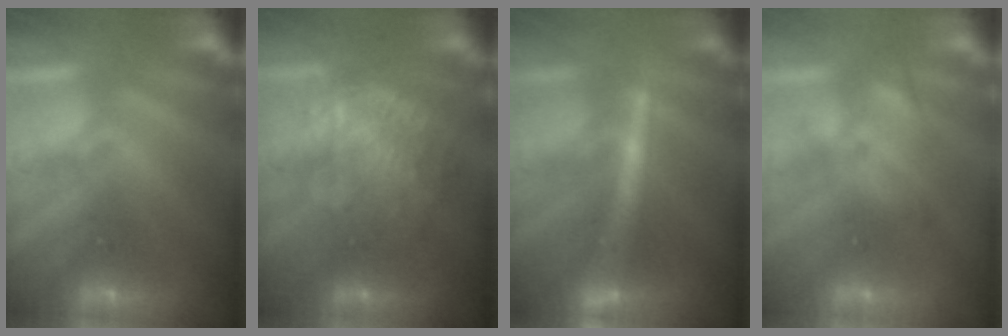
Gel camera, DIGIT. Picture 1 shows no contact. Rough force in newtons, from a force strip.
{"total": 7.9}
{"total": 2.4}
{"total": 2.2}